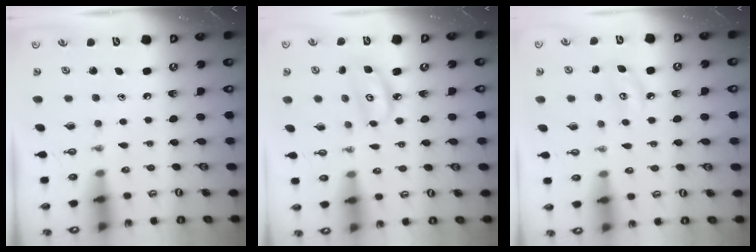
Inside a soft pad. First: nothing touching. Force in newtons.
{"total": 6.0, "press": 6.0, "slide": 0.5}
{"total": 6.6, "press": 6.6, "slide": 0.7}